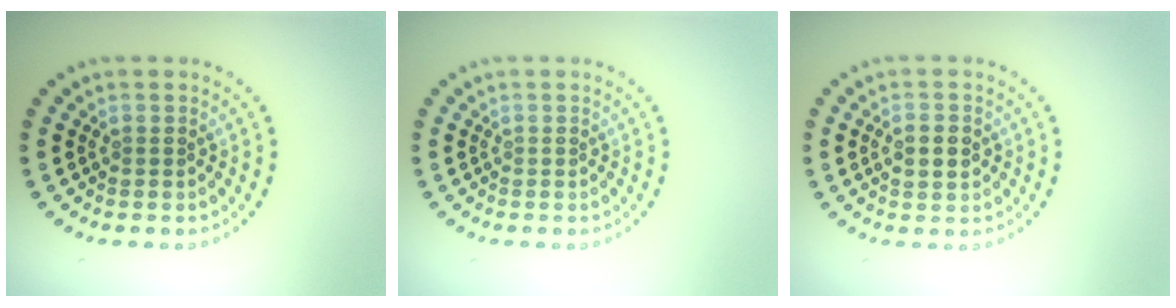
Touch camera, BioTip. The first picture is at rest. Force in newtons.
{"total": 0.0}
{"total": 2.8, "press": 2.8, "slide": 0.2}